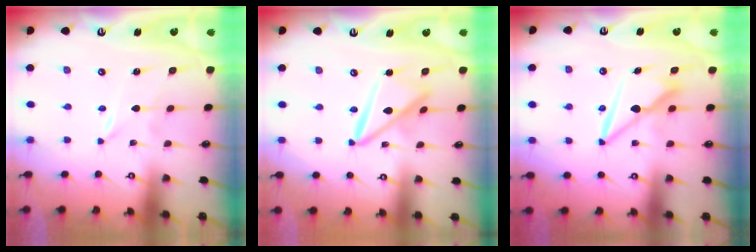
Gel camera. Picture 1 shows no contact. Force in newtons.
{"total": 12.3, "press": 12.3, "slide": 1.2}
{"total": 8.2, "press": 8.2, "slide": 0.7}